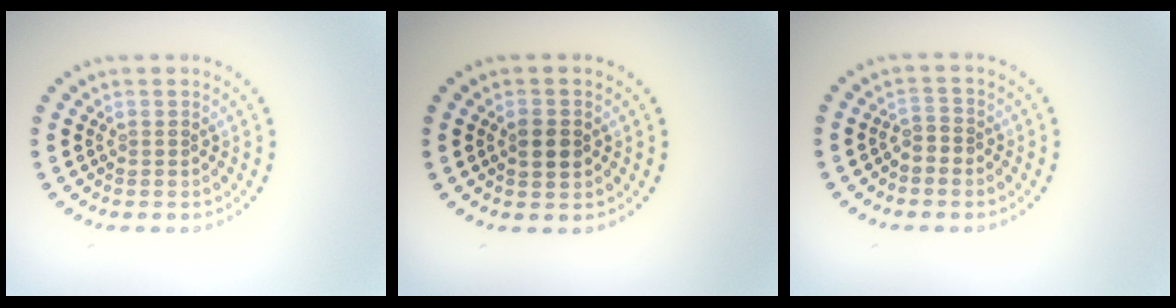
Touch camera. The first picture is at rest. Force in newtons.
{"total": 2.3, "press": 2.3, "slide": 0.1}
{"total": 1.5, "press": 1.2, "slide": 0.8}